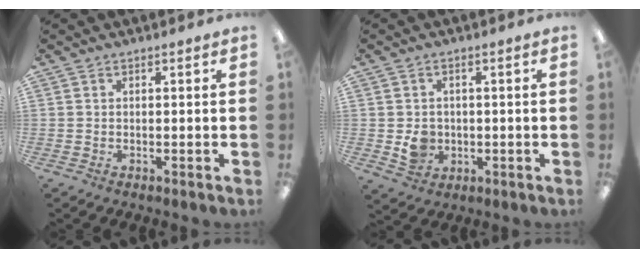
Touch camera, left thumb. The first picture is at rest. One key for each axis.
{"total": 4.9, "fx": -0.4, "fy": 4.5, "fz": 2.0, "tx": -0.007, "ty": -0.001, "tz": -0.007}